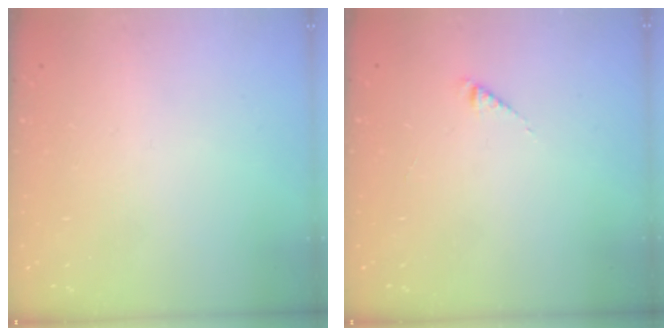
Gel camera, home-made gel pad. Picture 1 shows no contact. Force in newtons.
{"total": 2.5, "press": 2.4, "slide": 0.4}